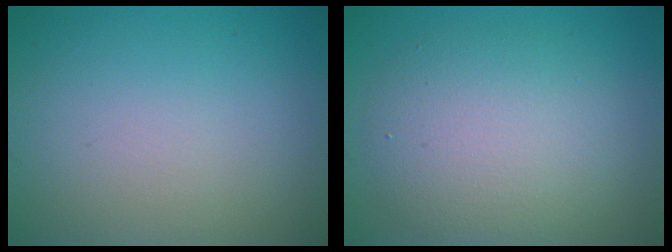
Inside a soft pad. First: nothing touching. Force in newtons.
{"total": 5.7, "press": 5.7, "slide": 0.4}